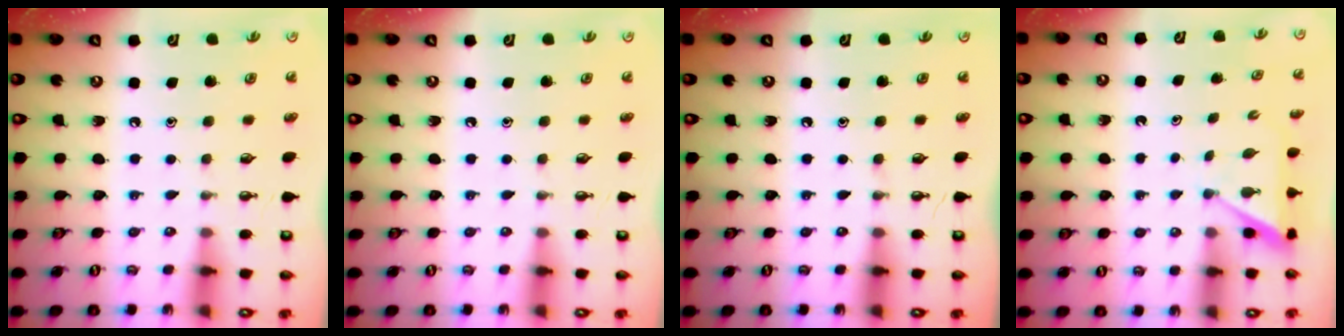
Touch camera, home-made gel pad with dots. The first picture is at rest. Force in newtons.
{"total": 0.0}
{"total": 0.0}
{"total": 3.0, "press": 3.0, "slide": 0.3}